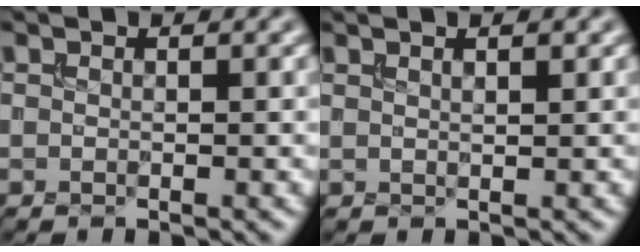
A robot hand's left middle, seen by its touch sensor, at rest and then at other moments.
{"total": 1.6, "force": [1.1, 0.4, 1.1], "torque": [-0.010, 0.001, 0.012]}